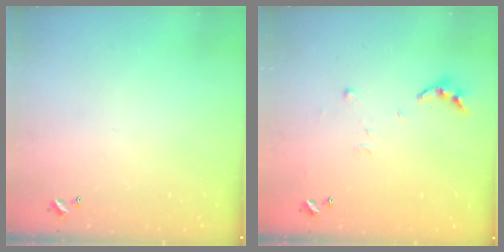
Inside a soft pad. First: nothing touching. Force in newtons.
{"total": 4.9, "press": 4.8, "slide": 0.5}